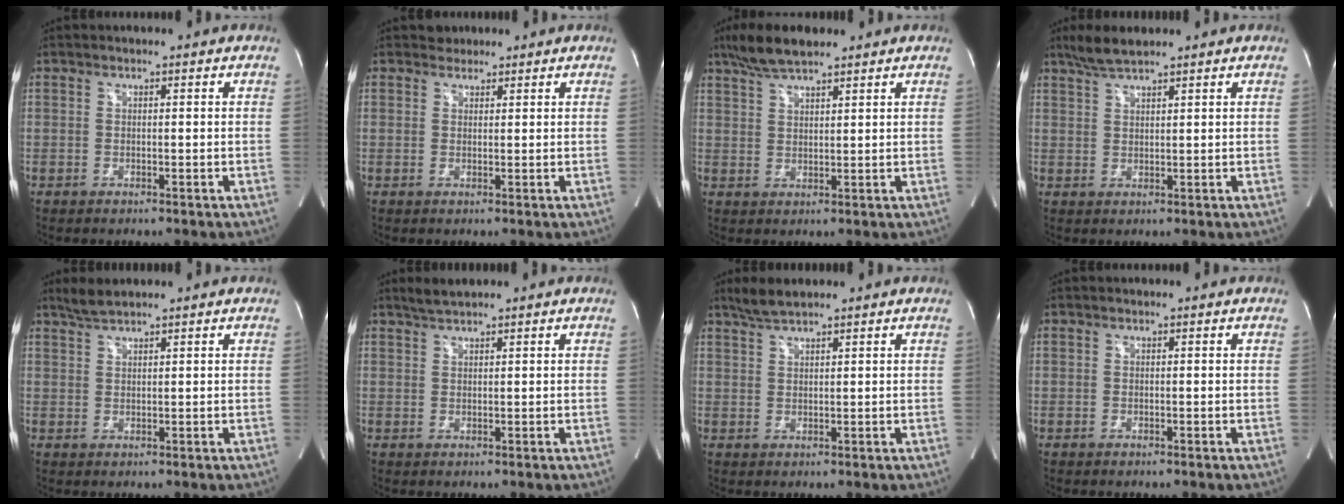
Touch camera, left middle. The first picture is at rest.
{"total": 1.5, "force": [1.2, 0.8, -0.3], "torque": [0.005, 0.005, 0.015]}
{"total": 6.7, "force": [5.4, 1.2, 3.7], "torque": [-0.084, 0.017, 0.101]}
{"total": 4.2, "force": [3.6, 0.3, 2.2], "torque": [-0.055, 0.011, 0.072]}
{"total": 2.5, "force": [2.4, -0.1, 1.0], "torque": [-0.027, 0.008, 0.050]}
{"total": 2.1, "force": [2.0, -0.1, 0.8], "torque": [-0.022, 0.007, 0.040]}
{"total": 3.3, "force": [2.9, 0.1, 1.6], "torque": [-0.041, 0.009, 0.061]}
{"total": 0.0}